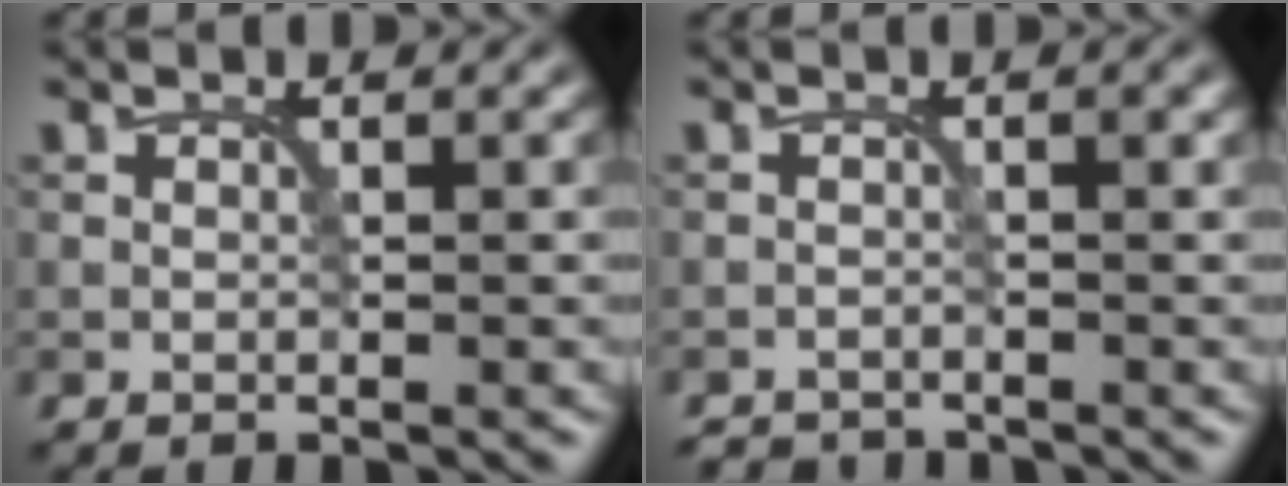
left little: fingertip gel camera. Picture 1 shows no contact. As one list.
[{"total": 2.0, "force": [-1.9, 0.4, 0.4], "torque": [-0.004, -0.002, -0.034]}]